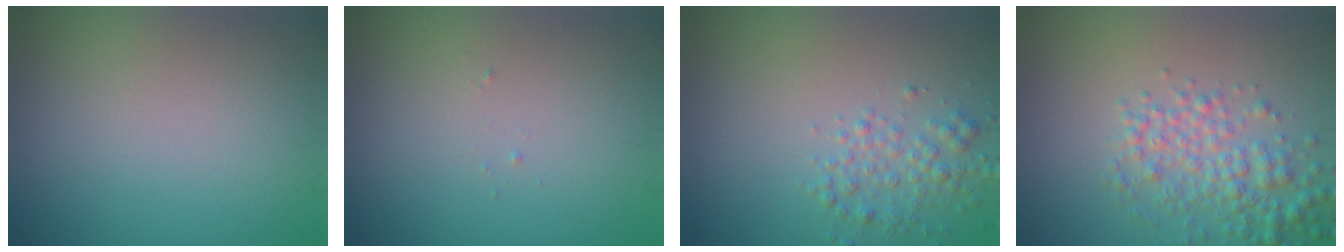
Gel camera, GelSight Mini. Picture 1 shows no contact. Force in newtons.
{"total": 0.0}
{"total": 2.5, "press": 2.5, "slide": 0.1}
{"total": 4.1, "press": 4.1, "slide": 0.1}